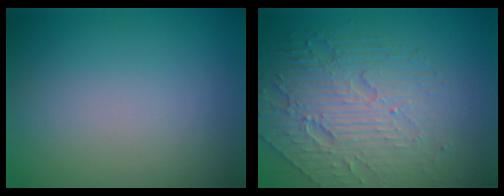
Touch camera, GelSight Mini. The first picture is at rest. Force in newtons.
{"total": 7.0, "press": 5.1, "slide": 4.8}